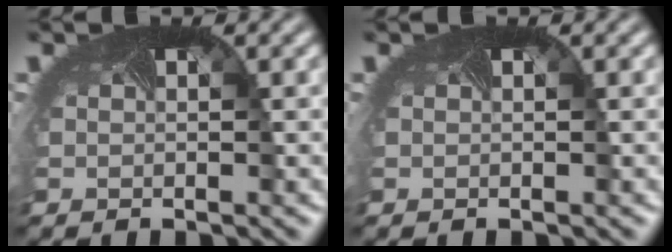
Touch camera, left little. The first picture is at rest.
{"total": 0.0}